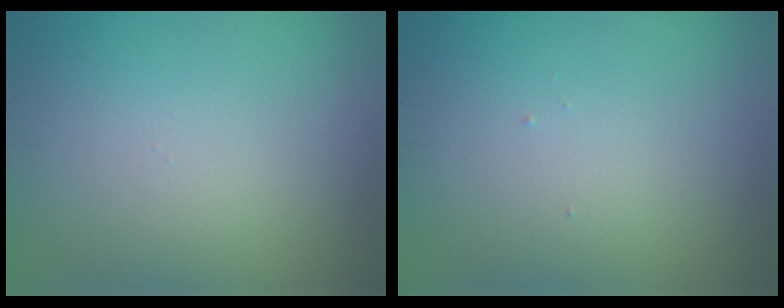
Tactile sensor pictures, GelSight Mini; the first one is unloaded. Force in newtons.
{"total": 0.0}